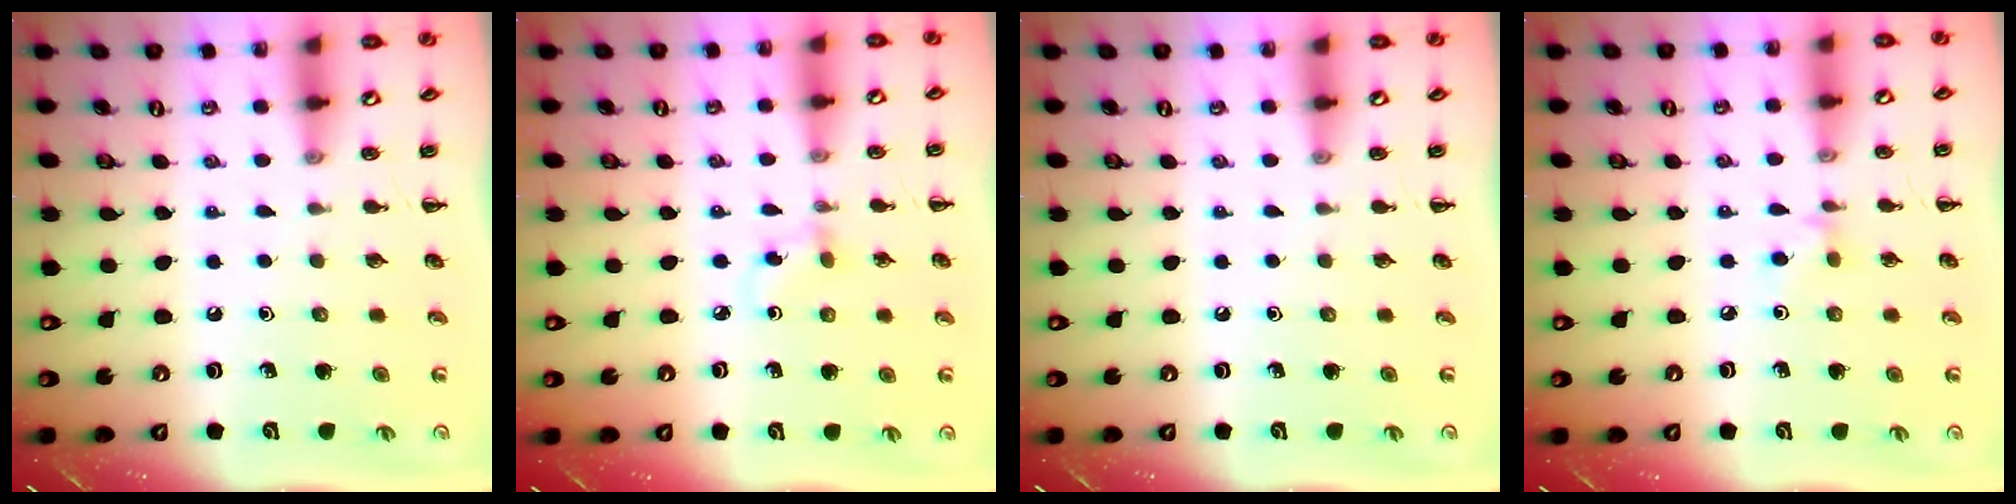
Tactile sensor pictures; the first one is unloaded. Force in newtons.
{"total": 3.2, "press": 2.9, "slide": 1.3}
{"total": 0.0}
{"total": 3.3, "press": 3.1, "slide": 1.1}